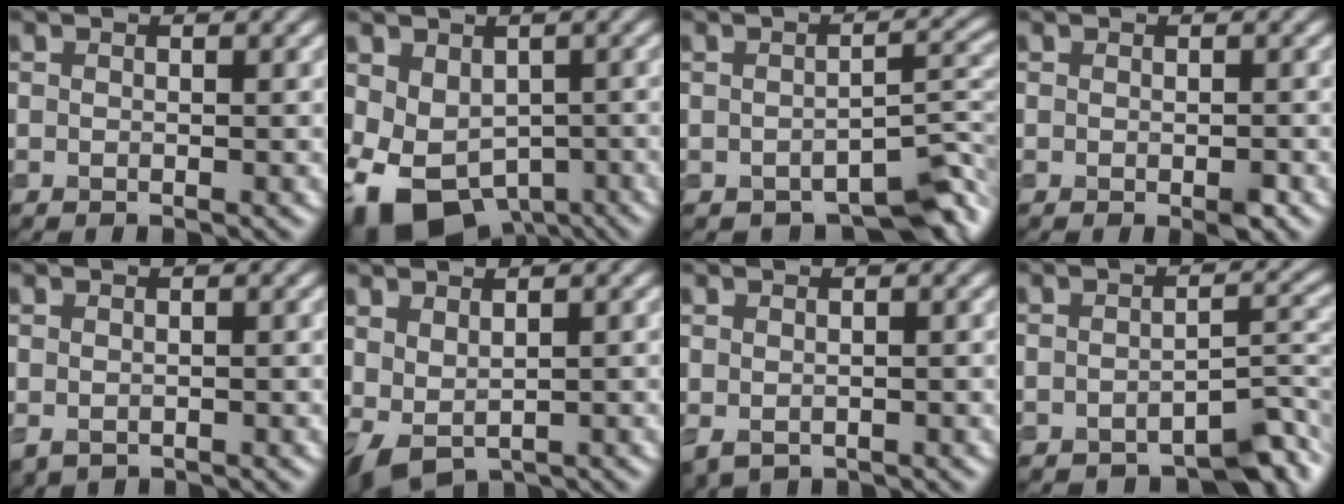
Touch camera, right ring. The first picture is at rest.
{"total": 8.2, "force": [-3.4, 5.5, 5.0], "torque": [-0.091, -0.022, -0.049]}
{"total": 5.4, "force": [-3.7, 2.2, 3.2], "torque": [-0.025, -0.006, -0.050]}
{"total": 1.0, "force": [-0.4, 0.3, 0.9], "torque": [-0.013, -0.003, -0.006]}
{"total": 0.9, "force": [-0.1, 0.7, 0.6], "torque": [-0.016, -0.006, 0.005]}
{"total": 2.8, "force": [0.6, 1.5, 2.2], "torque": [-0.051, -0.003, 0.017]}
{"total": 1.2, "force": [0.0, 0.9, 0.8], "torque": [-0.021, -0.008, 0.007]}
{"total": 4.0, "force": [-2.8, 1.4, 2.4], "torque": [-0.024, 0.000, -0.035]}